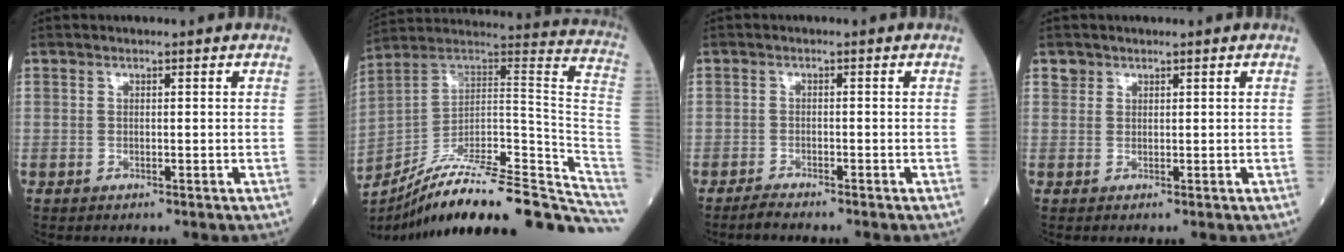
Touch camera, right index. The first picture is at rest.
{"total": 30.0, "force": [-24.2, 3.6, 17.5], "torque": [-0.160, 0.015, -0.353]}
{"total": 1.9, "force": [-1.8, -0.2, 0.6], "torque": [-0.018, -0.004, -0.034]}
{"total": 0.8, "force": [0.5, 0.7, -0.1], "torque": [0.006, 0.004, 0.006]}